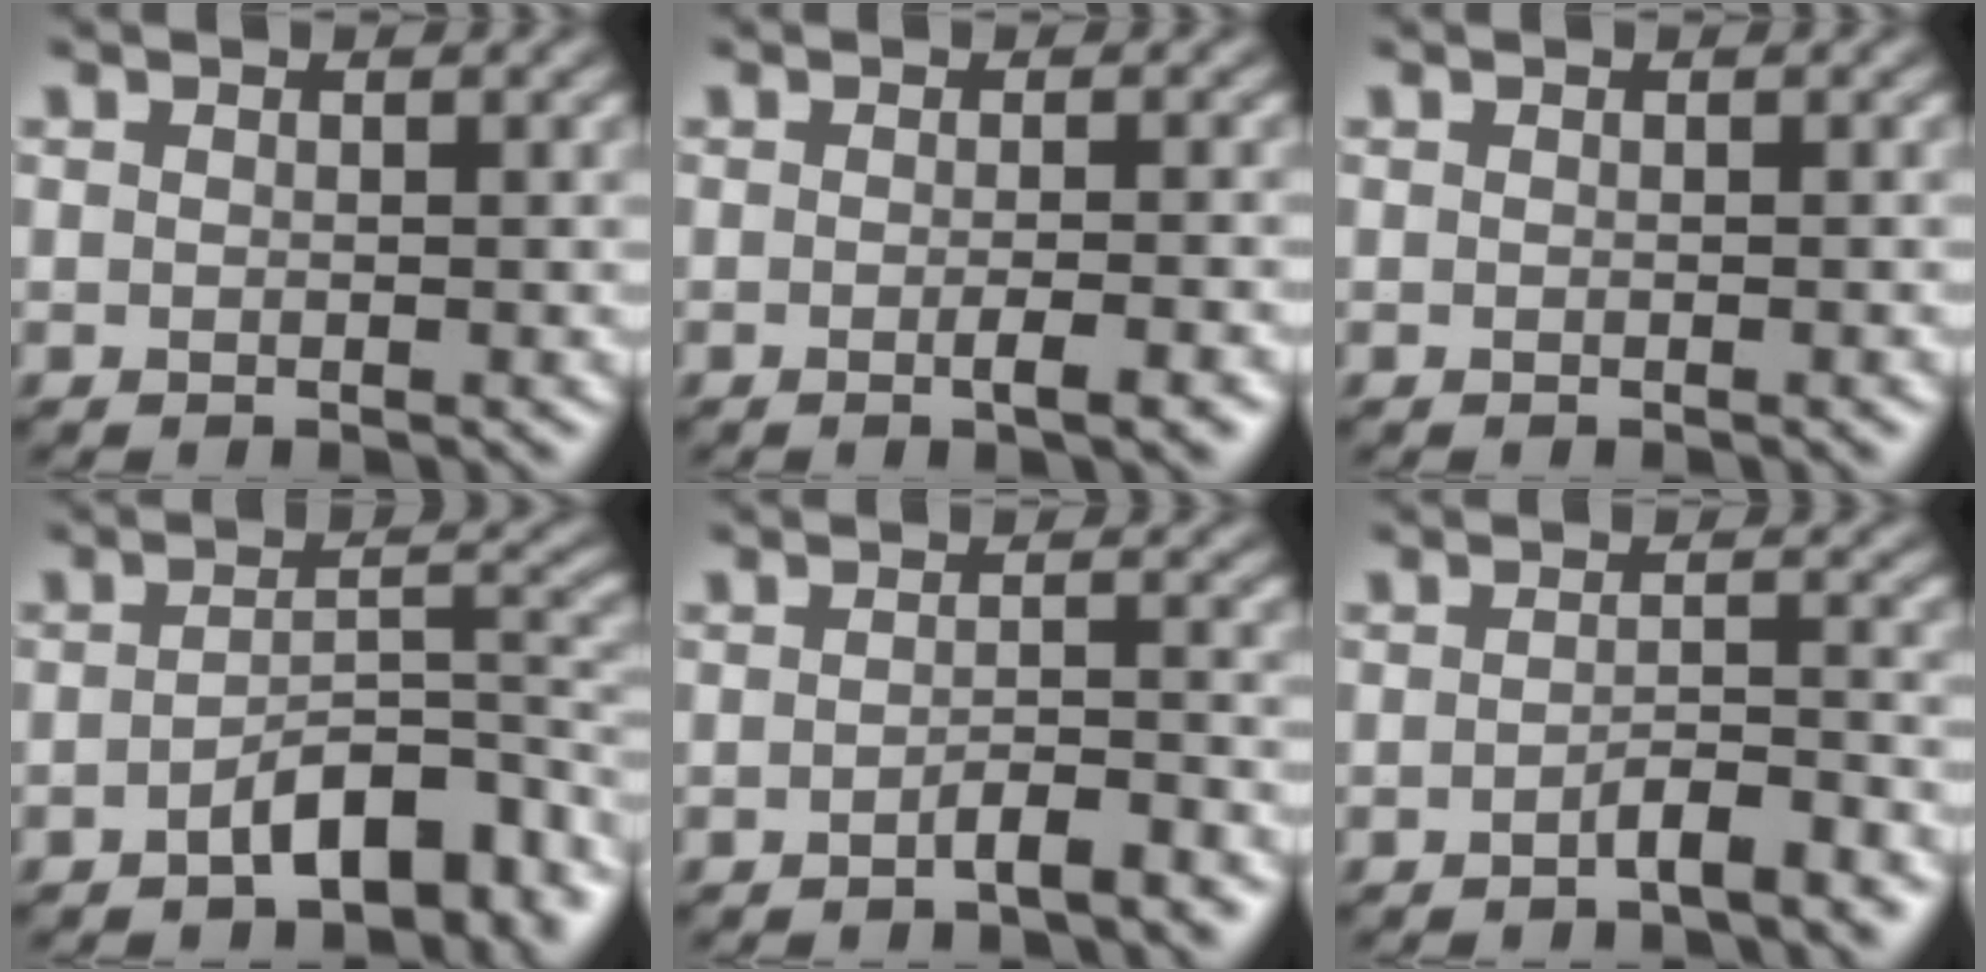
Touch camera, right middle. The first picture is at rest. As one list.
[{"total": 2.9, "force": [-0.9, 0.7, 2.6], "torque": [-0.030, 0.002, -0.016]}, {"total": 0.7, "force": [-0.2, 0.1, 0.6], "torque": [-0.005, 0.001, -0.003]}, {"total": 6.1, "force": [-3.5, 2.7, 4.2], "torque": [-0.056, 0.007, -0.059]}, {"total": 2.6, "force": [-1.6, 0.6, 1.9], "torque": [-0.029, 0.007, -0.029]}, {"total": 2.9, "force": [-1.9, 0.7, 2.1], "torque": [-0.034, 0.007, -0.036]}]